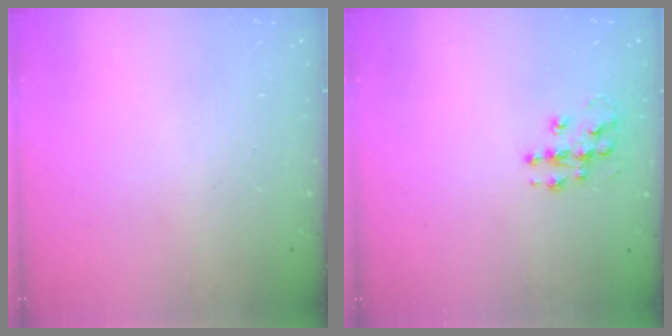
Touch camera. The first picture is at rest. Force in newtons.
{"total": 9.6, "press": 9.6, "slide": 0.5}